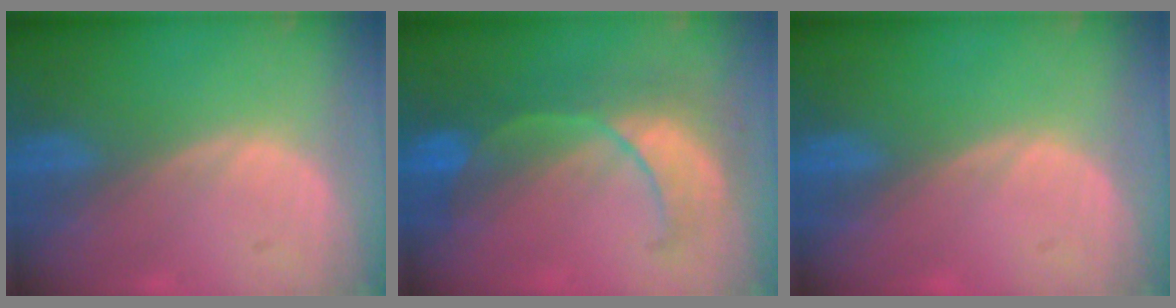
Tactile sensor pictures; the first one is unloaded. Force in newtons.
{"total": 8.1, "press": 8.0, "slide": 1.5}
{"total": 0.0}